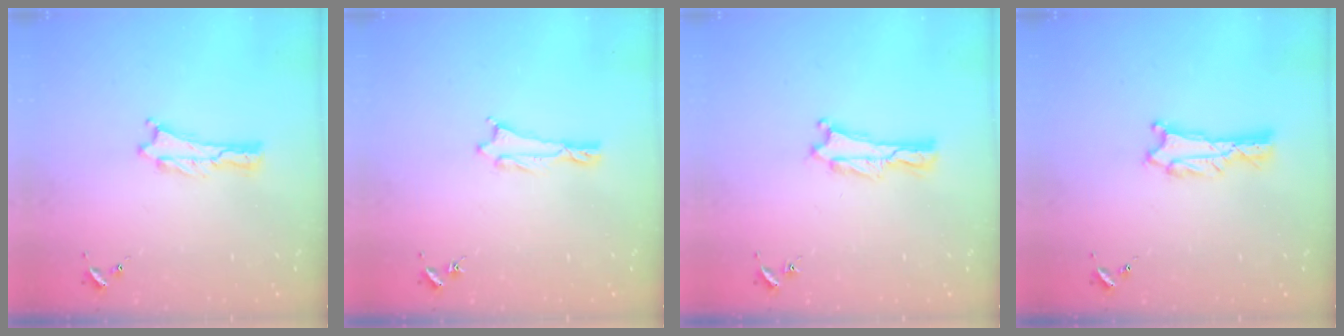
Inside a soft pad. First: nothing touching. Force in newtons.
{"total": 0.5, "press": 0.5, "slide": 0.2}
{"total": 0.0}
{"total": 0.7, "press": 0.7, "slide": 0.1}